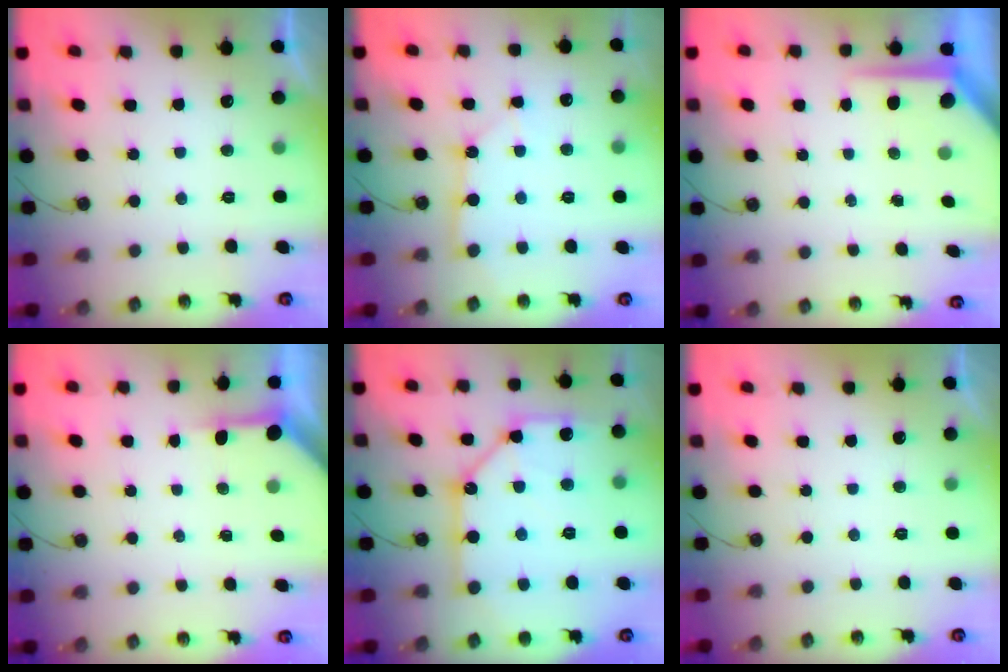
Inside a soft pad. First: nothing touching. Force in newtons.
{"total": 5.0, "press": 5.0, "slide": 0.3}
{"total": 6.7, "press": 6.7, "slide": 0.6}
{"total": 3.7, "press": 3.7, "slide": 0.3}
{"total": 15.6, "press": 15.6, "slide": 1.4}
{"total": 0.0}